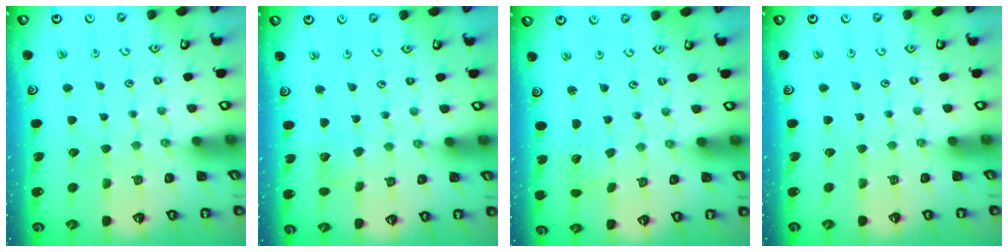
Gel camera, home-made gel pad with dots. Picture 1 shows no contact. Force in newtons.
{"total": 5.4, "press": 5.4, "slide": 0.4}
{"total": 2.3, "press": 2.3, "slide": 0.1}
{"total": 0.0}